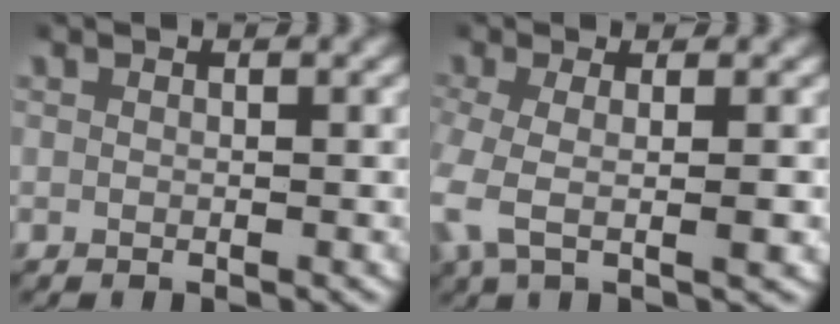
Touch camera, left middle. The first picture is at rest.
{"total": 4.2, "force": [0.1, 2.1, 3.6], "torque": [-0.100, -0.006, 0.003]}